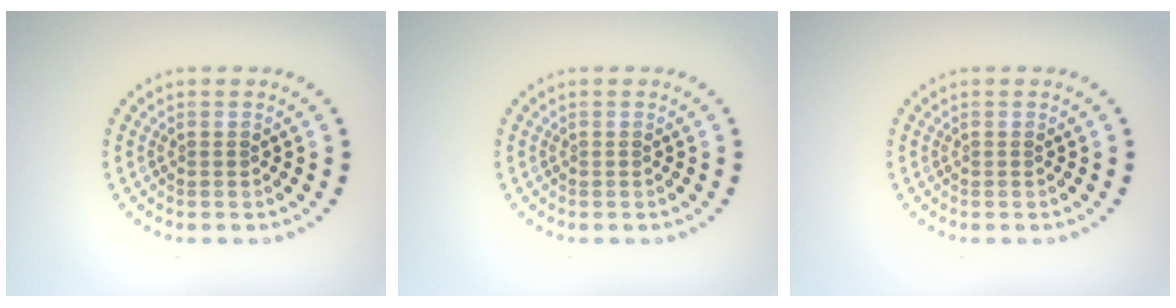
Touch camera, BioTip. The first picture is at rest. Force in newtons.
{"total": 0.0}
{"total": 0.0}